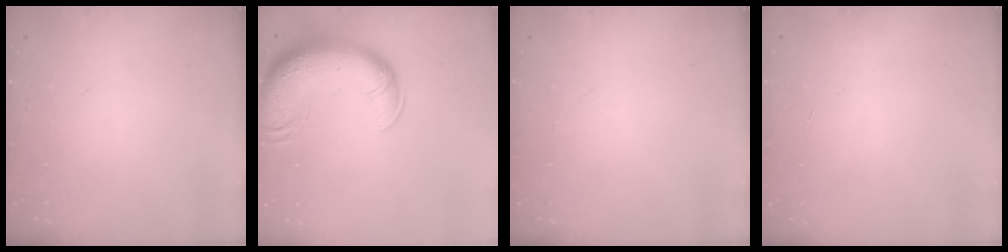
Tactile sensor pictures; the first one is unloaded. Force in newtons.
{"total": 15.5, "press": 15.1, "slide": 3.7}
{"total": 0.0}
{"total": 0.0}